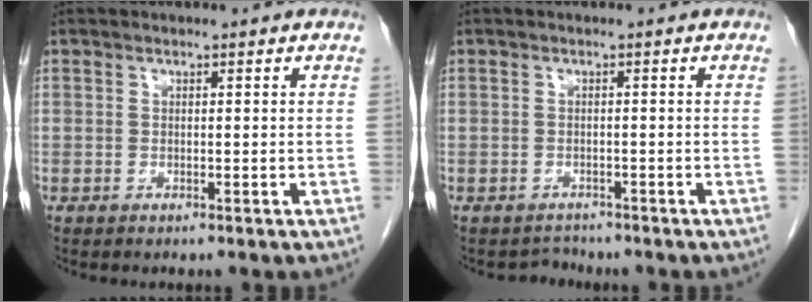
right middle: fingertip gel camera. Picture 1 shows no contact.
{"total": 1.5, "force": [-1.4, 0.4, -0.6], "torque": [0.007, -0.004, -0.021]}